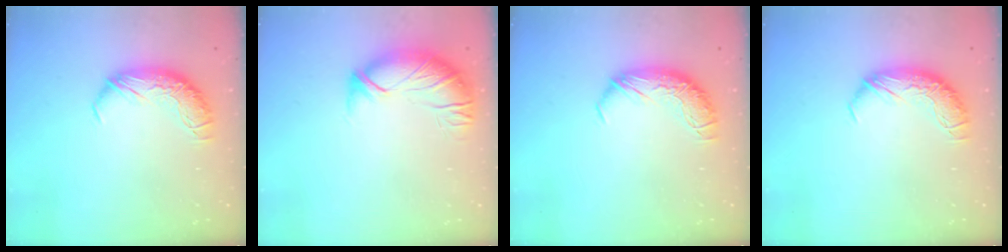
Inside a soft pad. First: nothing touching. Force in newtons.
{"total": 2.9, "press": 1.4, "slide": 2.5}
{"total": 0.0}
{"total": 0.0}